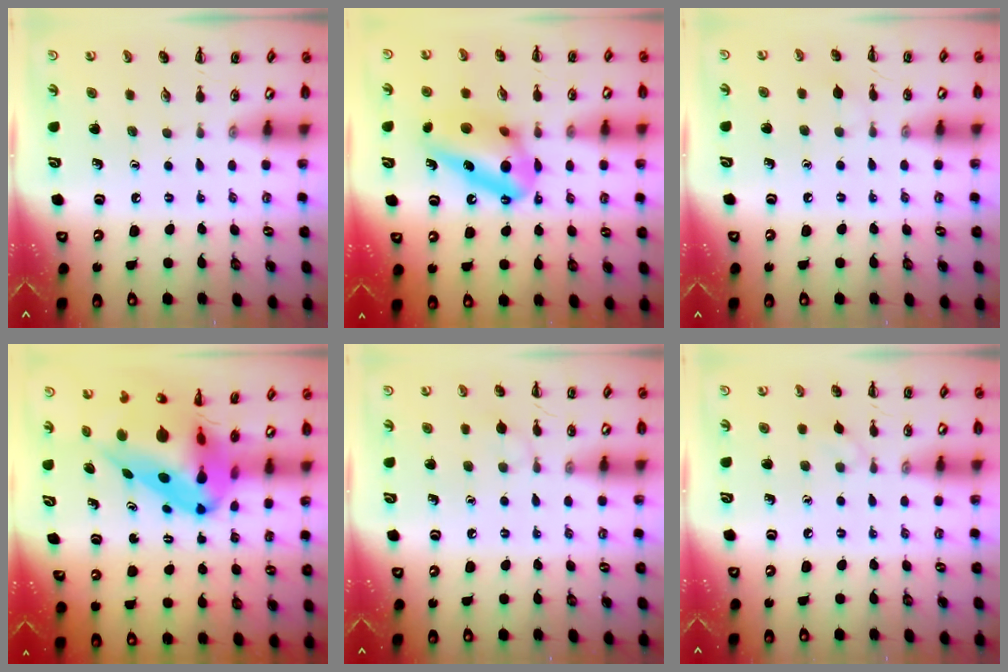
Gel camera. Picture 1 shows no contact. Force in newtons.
{"total": 13.6, "press": 13.6, "slide": 0.3}
{"total": 3.9, "press": 3.8, "slide": 0.9}
{"total": 11.0, "press": 10.6, "slide": 3.1}
{"total": 5.0, "press": 4.6, "slide": 1.8}
{"total": 2.9, "press": 2.6, "slide": 1.1}